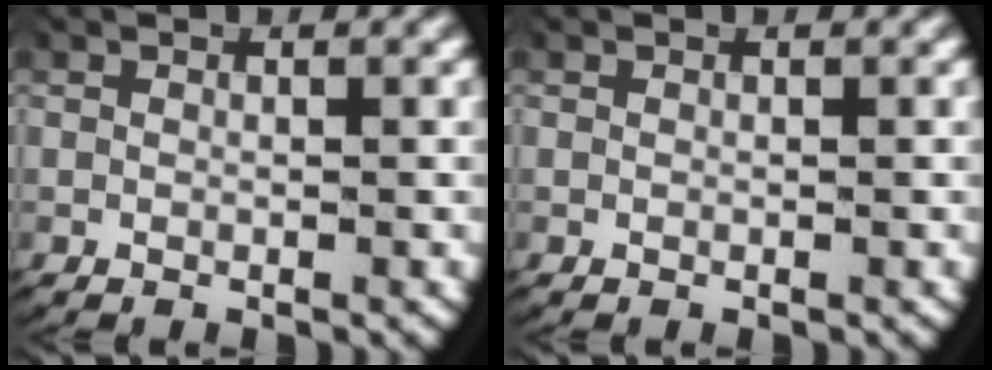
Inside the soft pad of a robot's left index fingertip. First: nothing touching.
{"total": 0.0}